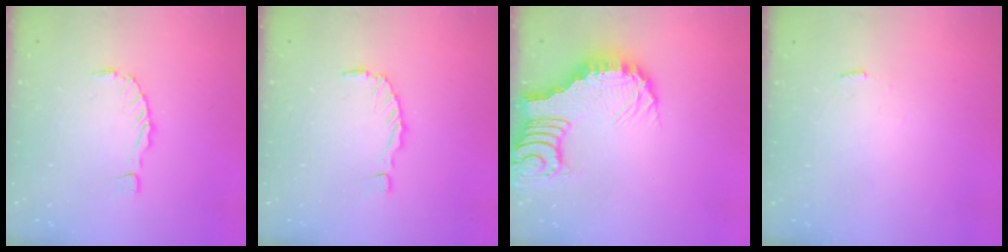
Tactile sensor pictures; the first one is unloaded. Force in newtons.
{"total": 0.0}
{"total": 9.0, "press": 8.9, "slide": 0.9}
{"total": 1.9, "press": 1.9, "slide": 0.1}